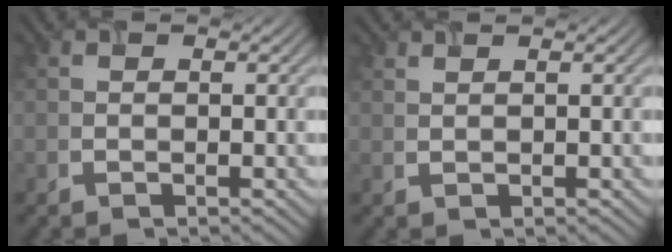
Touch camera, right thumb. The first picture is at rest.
{"total": 0.8, "force": [0.3, -0.7, -0.2], "torque": [-0.002, 0.007, 0.015]}